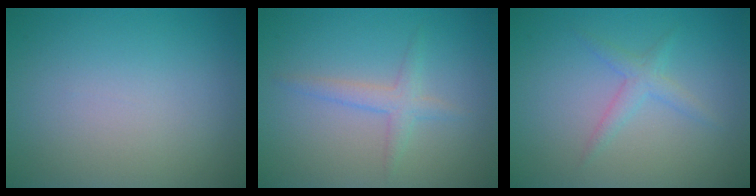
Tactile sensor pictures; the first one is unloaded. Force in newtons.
{"total": 1.9, "press": 1.9, "slide": 0.1}
{"total": 1.0, "press": 1.0, "slide": 0.1}